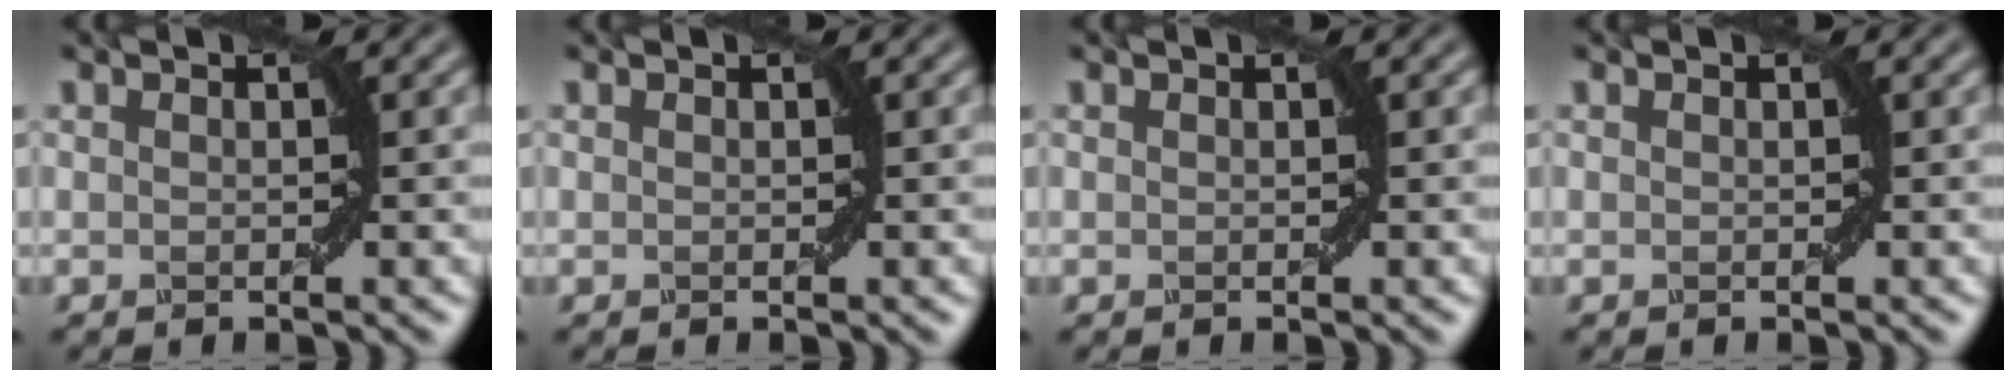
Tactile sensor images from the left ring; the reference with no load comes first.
{"total": 0.0}
{"total": 0.0}
{"total": 0.0}